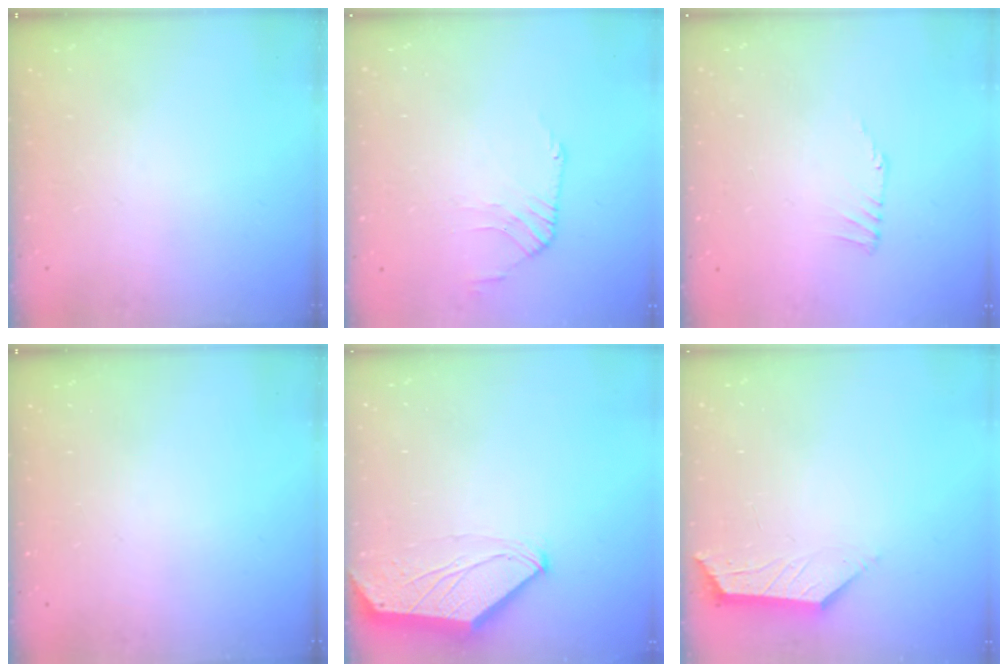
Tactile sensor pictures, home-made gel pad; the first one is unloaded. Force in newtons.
{"total": 3.4, "press": 3.3, "slide": 0.9}
{"total": 1.1, "press": 1.0, "slide": 0.2}
{"total": 0.0}
{"total": 0.0}
{"total": 1.9, "press": 1.9, "slide": 0.4}